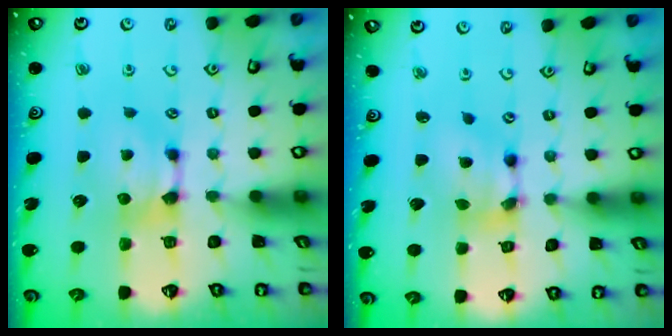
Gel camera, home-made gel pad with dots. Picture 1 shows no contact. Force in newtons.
{"total": 5.3, "press": 4.9, "slide": 2.1}